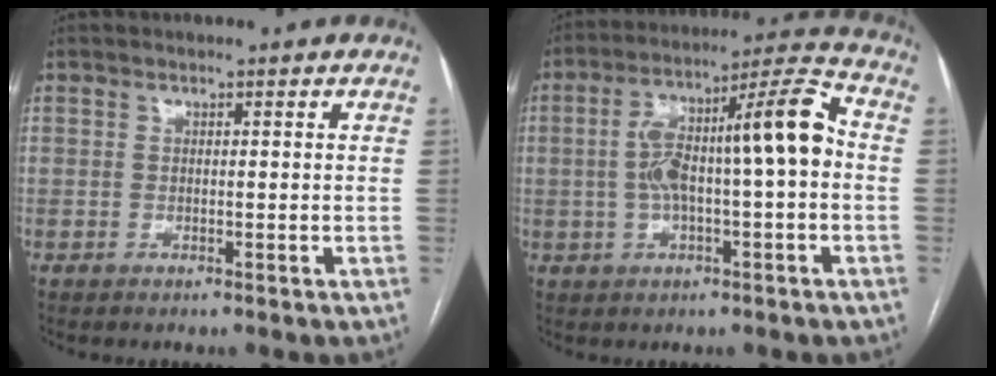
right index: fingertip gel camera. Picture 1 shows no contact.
{"total": 14.3, "force": [-0.1, 2.5, 14.1], "torque": [-0.238, 0.043, -0.002]}